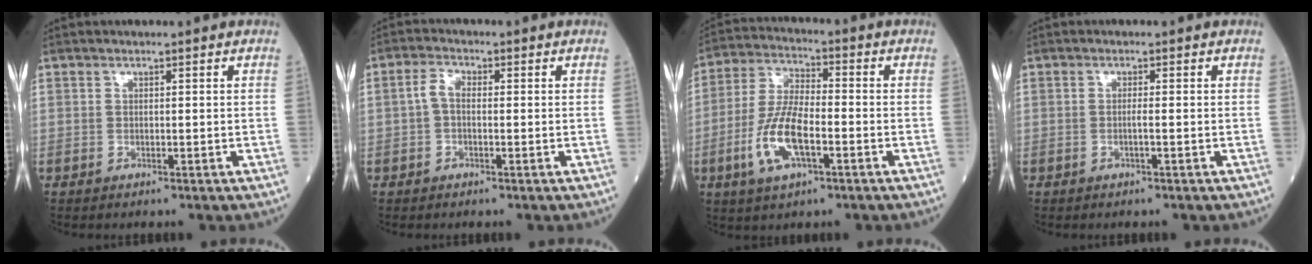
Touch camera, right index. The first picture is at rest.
{"total": 2.5, "force": [-0.2, 1.4, 2.1], "torque": [-0.044, 0.012, -0.006]}
{"total": 10.1, "force": [-3.4, 3.1, 9.0], "torque": [-0.193, -0.002, -0.066]}
{"total": 0.9, "force": [-0.3, -0.2, 0.9], "torque": [-0.016, 0.000, -0.007]}